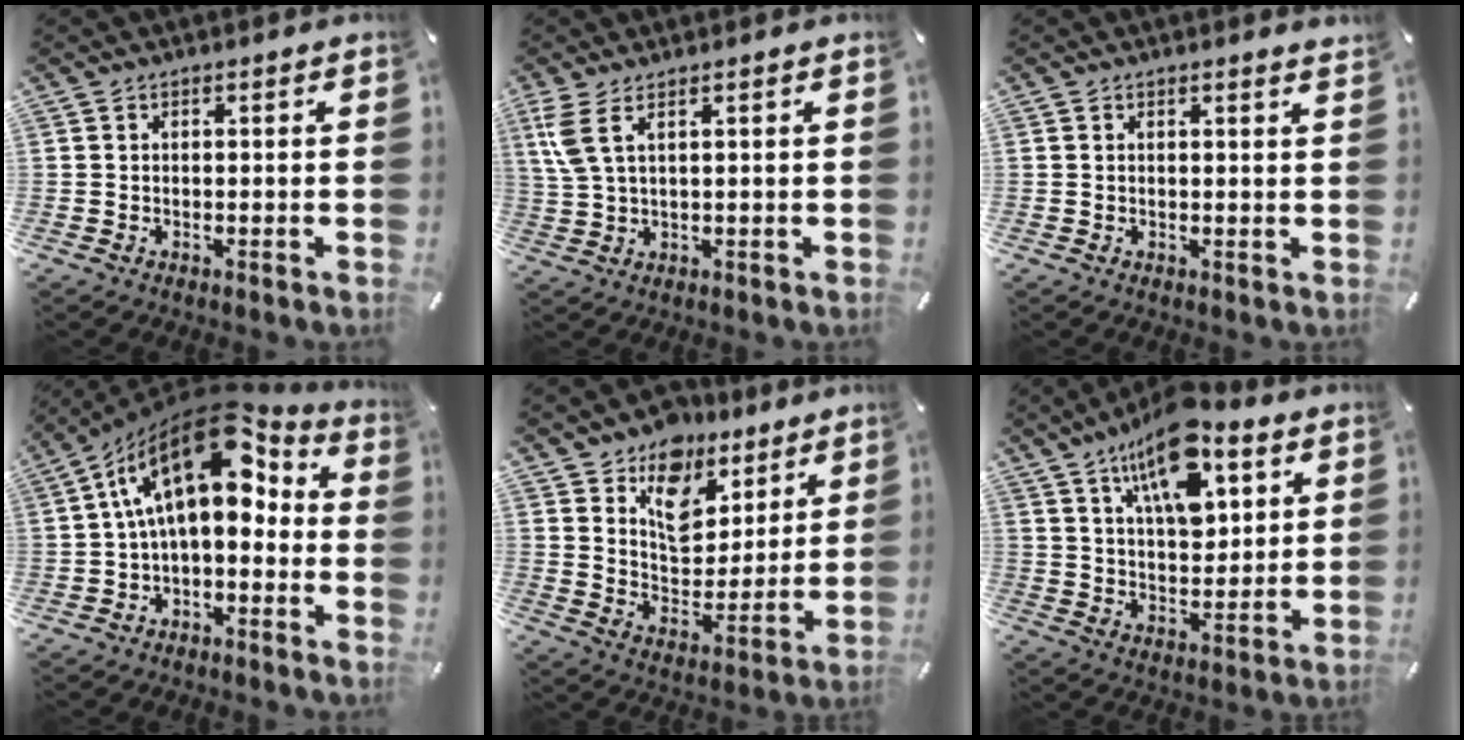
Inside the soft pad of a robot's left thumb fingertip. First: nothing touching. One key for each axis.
{"total": 5.4, "fx": 2.3, "fy": 1.3, "fz": 4.7, "tx": -0.111, "ty": -0.009, "tz": 0.038}
{"total": 0.9, "fx": 0.8, "fy": 0.0, "fz": 0.5, "tx": -0.010, "ty": -0.002, "tz": 0.014}
{"total": 18.5, "fx": 5.4, "fy": 9.9, "fz": 14.7, "tx": -0.259, "ty": -0.039, "tz": 0.082}
{"total": 11.0, "fx": 7.2, "fy": 7.8, "fz": 3.2, "tx": -0.054, "ty": -0.066, "tz": 0.132}
{"total": 16.7, "fx": 9.7, "fy": 8.1, "fz": 10.9, "tx": -0.176, "ty": -0.036, "tz": 0.165}